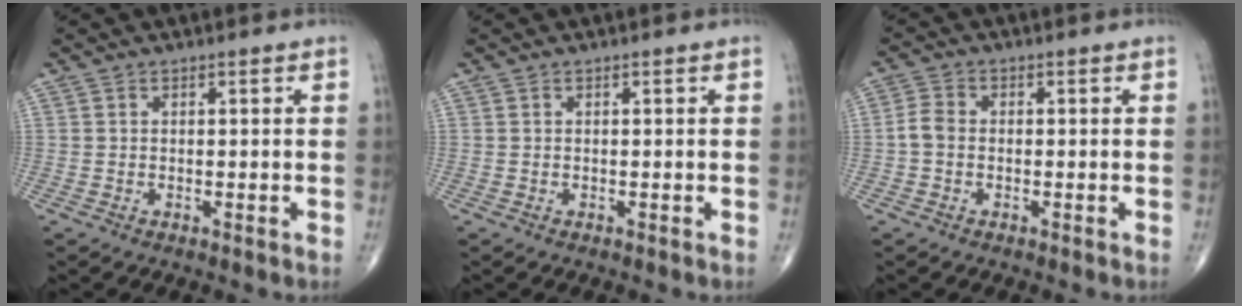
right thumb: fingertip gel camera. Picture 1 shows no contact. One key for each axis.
{"total": 0.0}
{"total": 2.9, "fx": -0.6, "fy": 2.1, "fz": 1.9, "tx": -0.036, "ty": 0.008, "tz": -0.021}